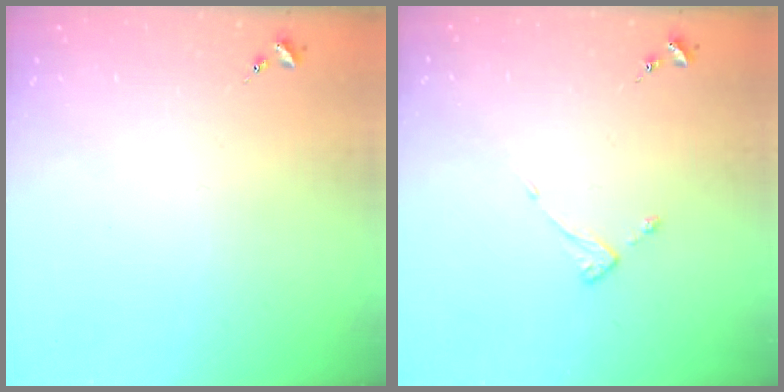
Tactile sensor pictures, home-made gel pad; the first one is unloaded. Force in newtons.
{"total": 2.6, "press": 2.6, "slide": 0.3}